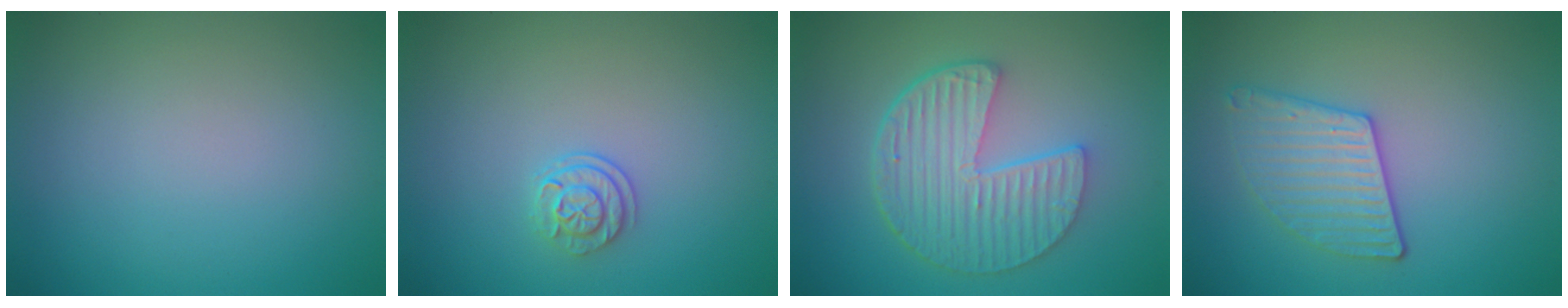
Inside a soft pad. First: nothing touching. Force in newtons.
{"total": 1.9, "press": 1.6, "slide": 1.1}
{"total": 6.3, "press": 4.6, "slide": 4.4}
{"total": 2.9, "press": 2.9, "slide": 0.6}